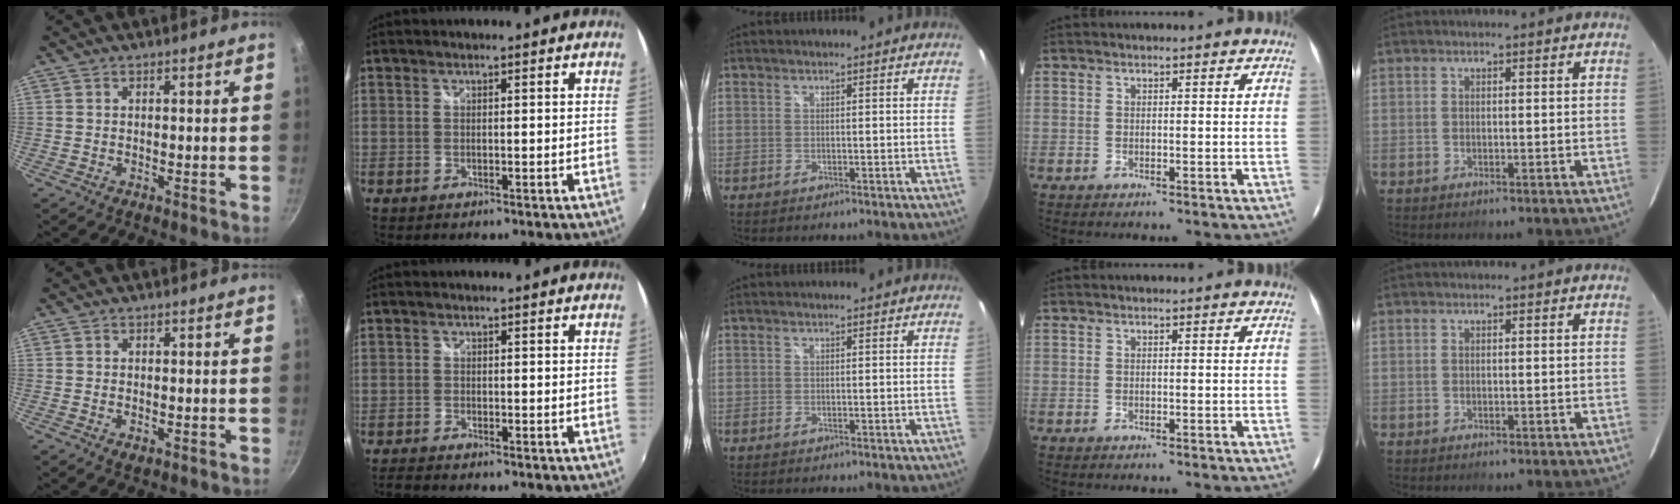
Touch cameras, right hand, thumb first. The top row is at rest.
{"thumb": {"total": 1.6, "force": [-0.3, 1.0, 1.2], "torque": [-0.019, -0.003, -0.005]}, "index": {"total": 2.4, "force": [-2.2, 0.6, 0.9], "torque": [-0.028, -0.010, -0.043]}}